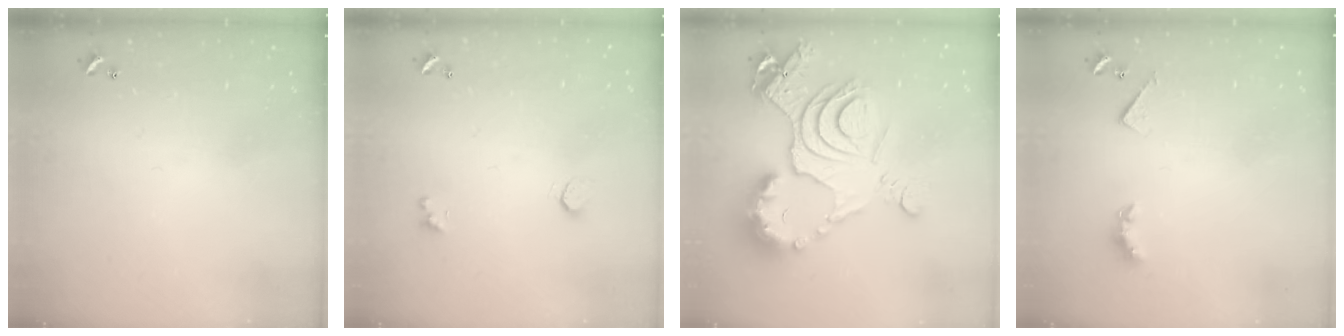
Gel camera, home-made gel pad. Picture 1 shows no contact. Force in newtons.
{"total": 0.9, "press": 0.8, "slide": 0.4}
{"total": 20.1, "press": 20.0, "slide": 2.4}
{"total": 3.2, "press": 3.1, "slide": 0.5}